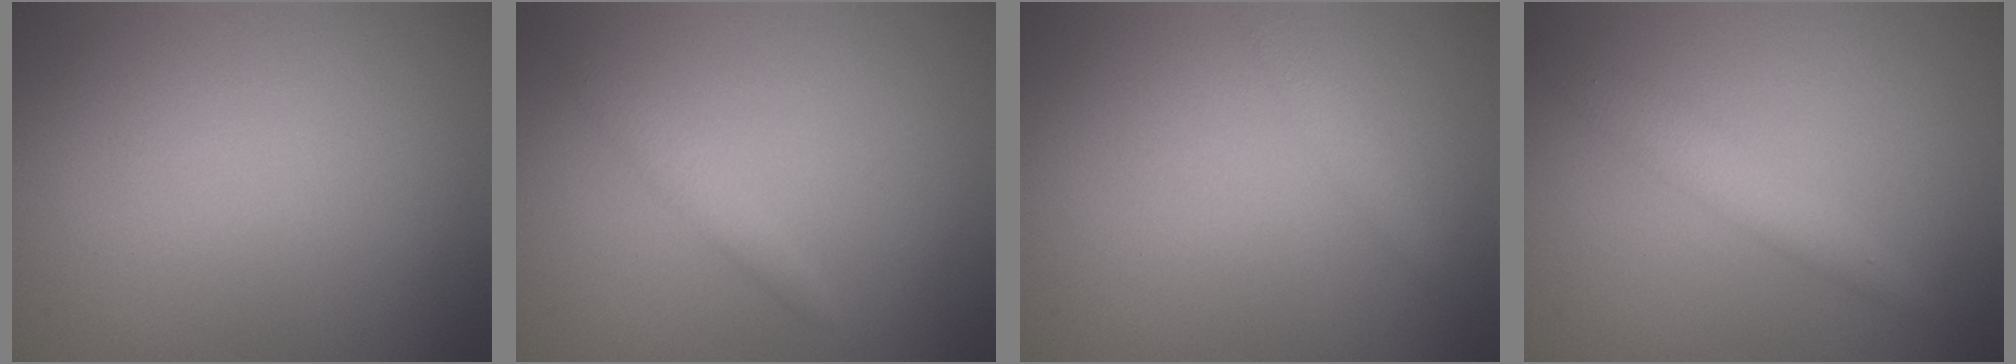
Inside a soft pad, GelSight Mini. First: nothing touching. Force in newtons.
{"total": 1.3, "press": 1.3, "slide": 0.1}
{"total": 1.3, "press": 1.3, "slide": 0.1}
{"total": 2.5, "press": 2.5, "slide": 0.2}